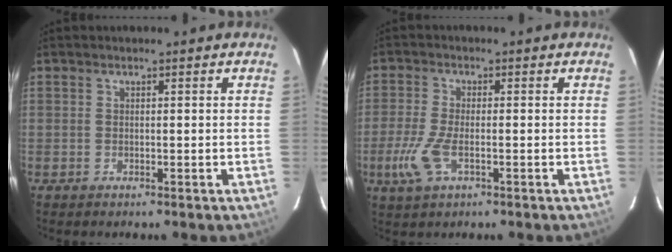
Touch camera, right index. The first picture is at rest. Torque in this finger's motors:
{"motor_torque": [0.45, -0.28, 0.18, 0.07]}